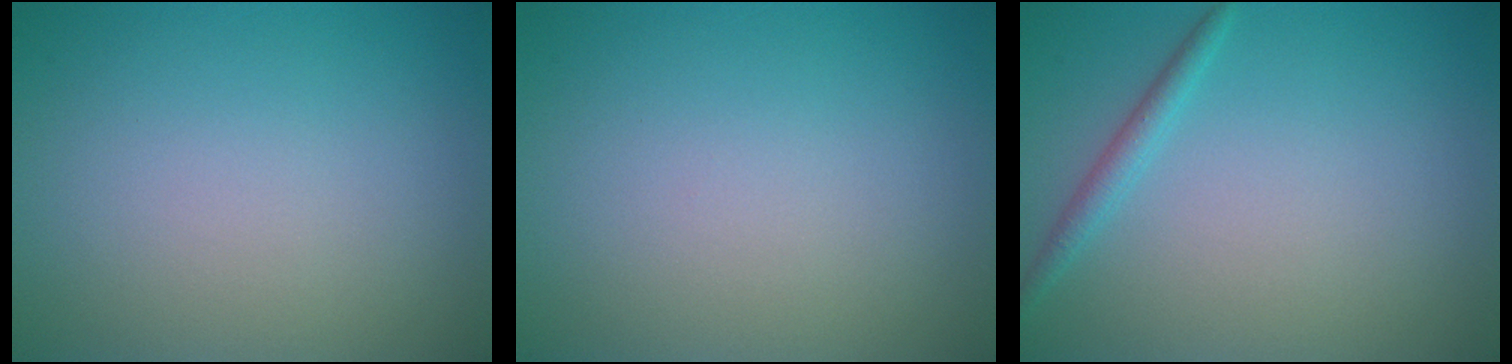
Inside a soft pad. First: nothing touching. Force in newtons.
{"total": 0.0}
{"total": 1.5, "press": 1.5, "slide": 0.1}